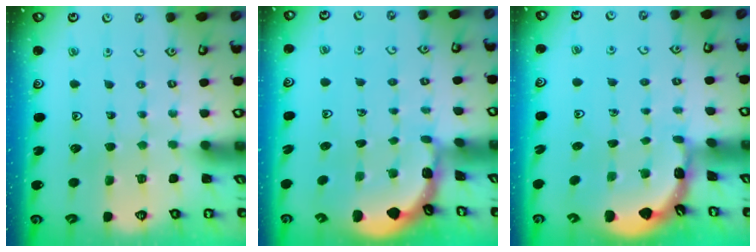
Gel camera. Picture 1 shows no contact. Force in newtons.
{"total": 1.5, "press": 1.5, "slide": 0.1}
{"total": 1.6, "press": 1.6, "slide": 0.2}